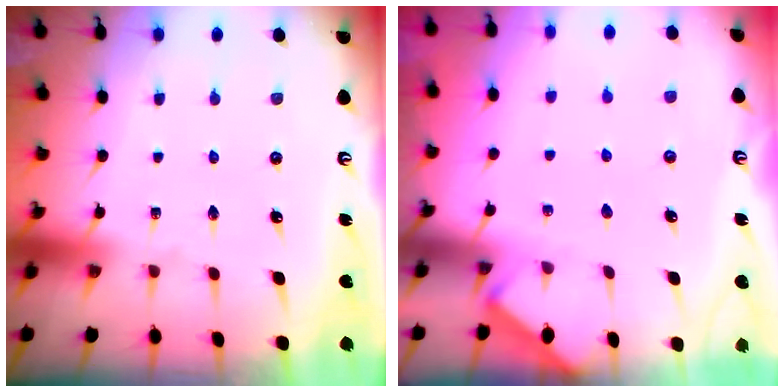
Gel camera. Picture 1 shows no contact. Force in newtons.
{"total": 1.9, "press": 1.8, "slide": 0.3}